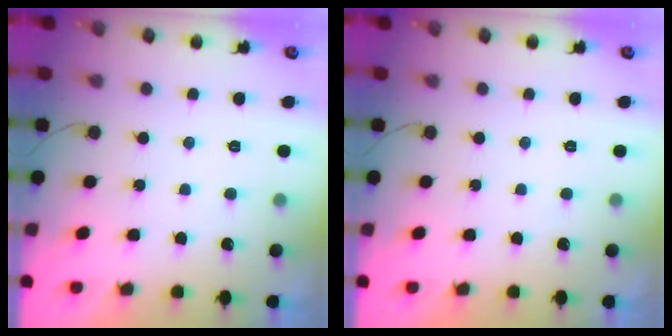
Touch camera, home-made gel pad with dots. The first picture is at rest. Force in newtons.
{"total": 0.0}